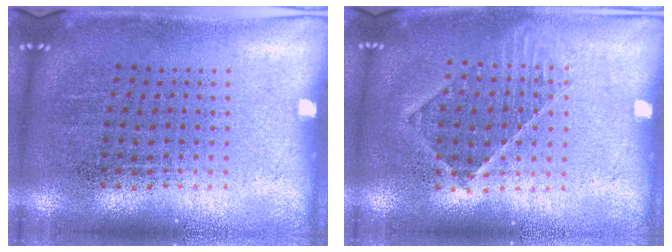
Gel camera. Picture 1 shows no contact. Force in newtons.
{"total": 1.2, "press": 1.1, "slide": 0.5}